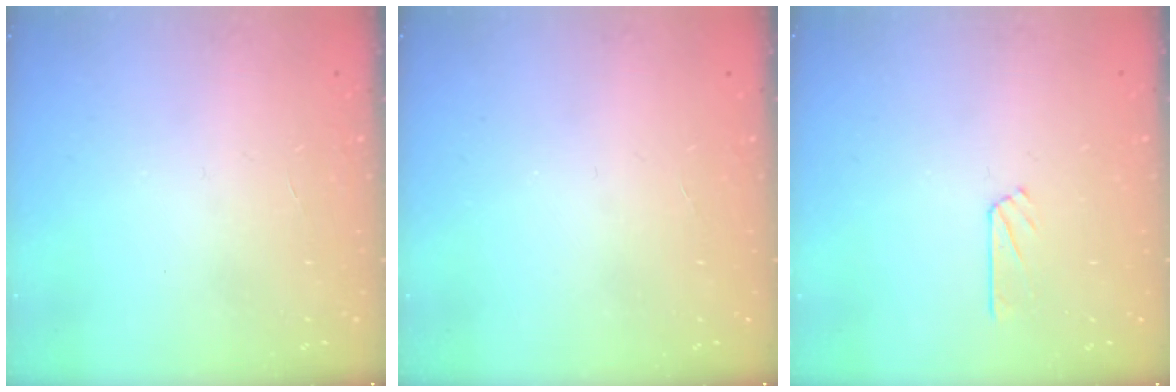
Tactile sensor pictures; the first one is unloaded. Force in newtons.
{"total": 0.0}
{"total": 2.3, "press": 2.3, "slide": 0.2}